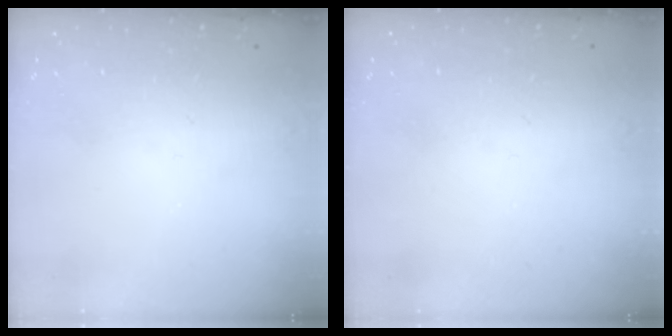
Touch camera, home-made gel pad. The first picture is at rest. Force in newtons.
{"total": 0.8, "press": 0.8, "slide": 0.0}